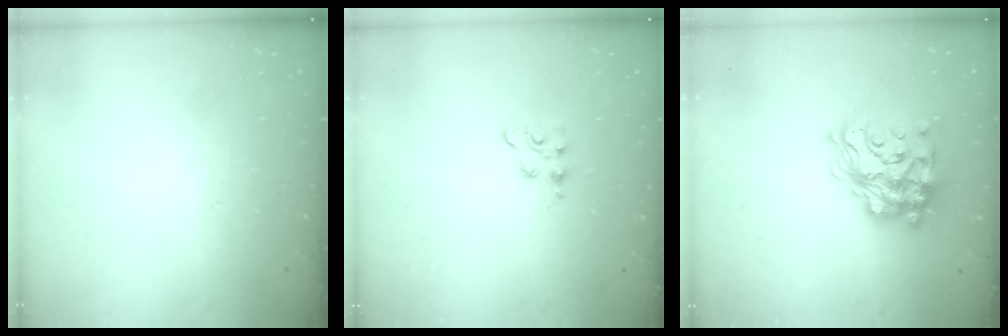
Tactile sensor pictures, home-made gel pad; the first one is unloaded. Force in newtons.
{"total": 3.5, "press": 3.5, "slide": 0.4}
{"total": 20.2, "press": 20.2, "slide": 1.2}